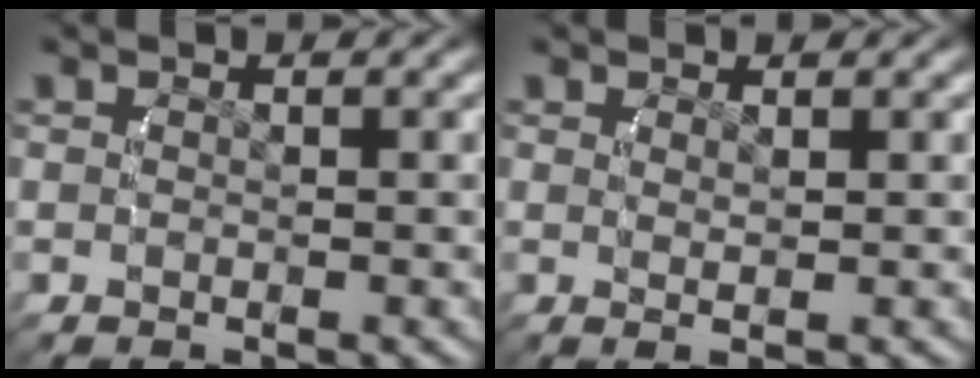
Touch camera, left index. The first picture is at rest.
{"total": 1.0, "force": [0.4, -0.2, 0.9], "torque": [-0.023, -0.005, 0.011]}